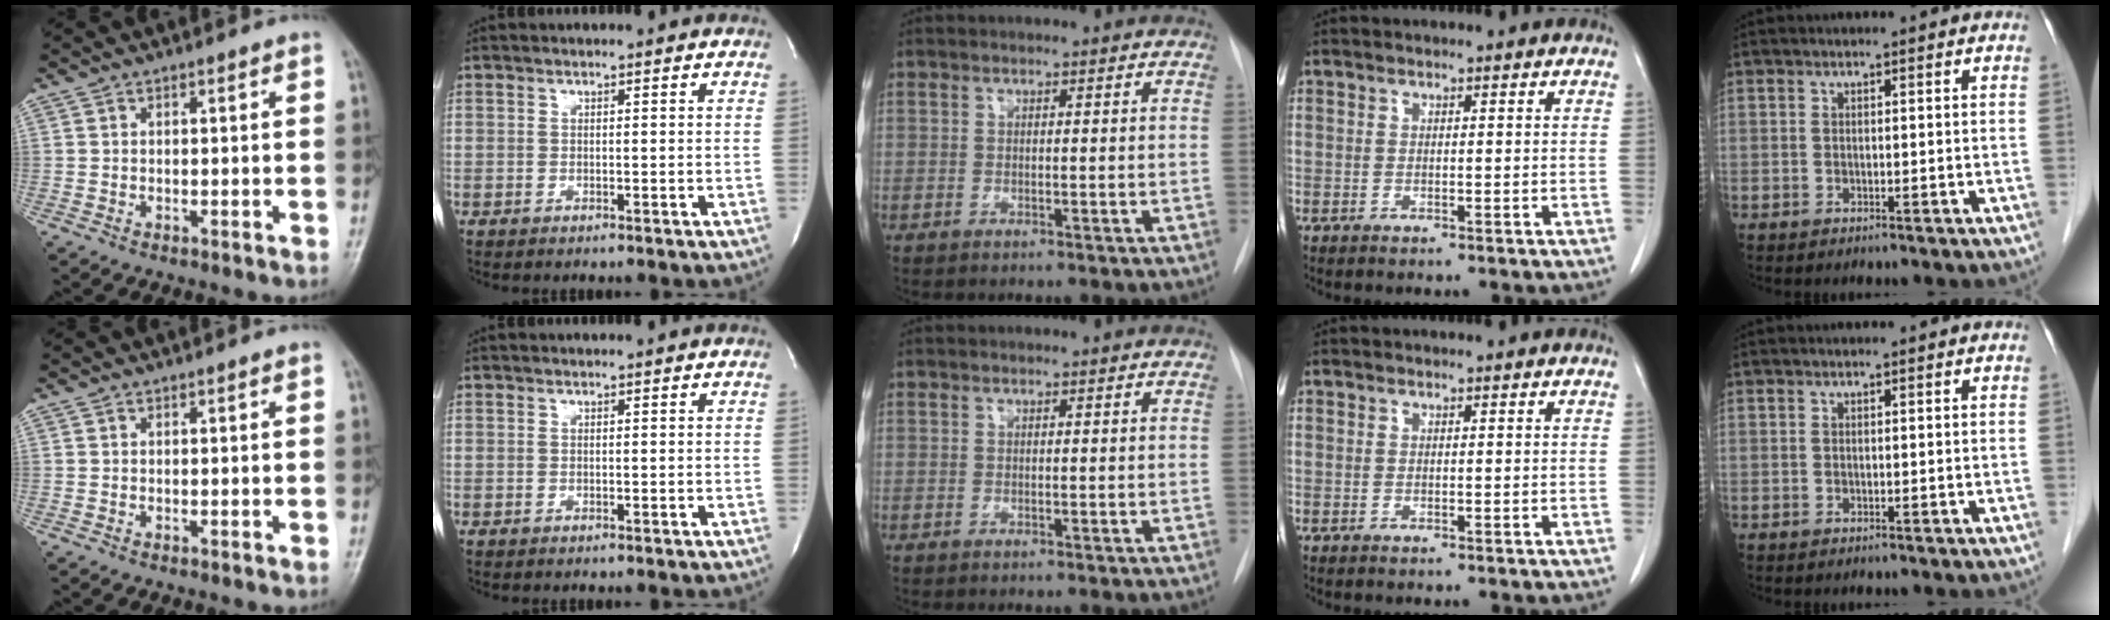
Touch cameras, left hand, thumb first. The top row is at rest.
{}